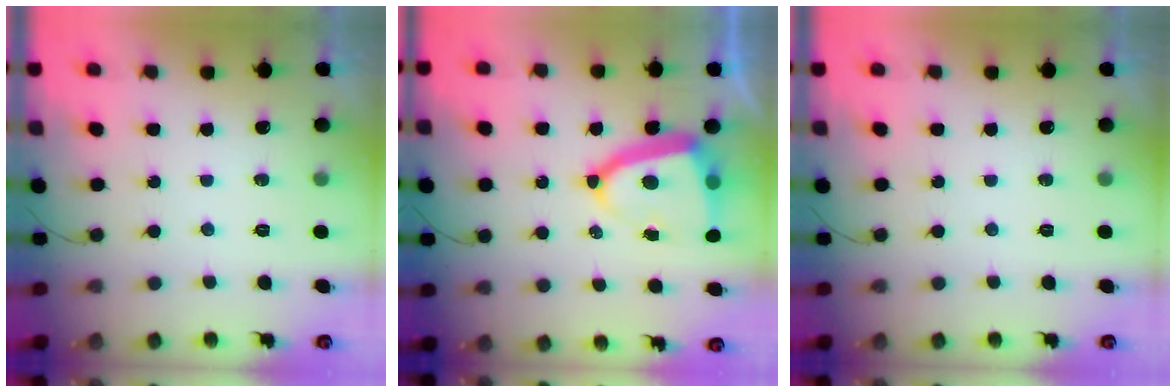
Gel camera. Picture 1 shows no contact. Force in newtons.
{"total": 12.8, "press": 12.7, "slide": 1.7}
{"total": 0.0}